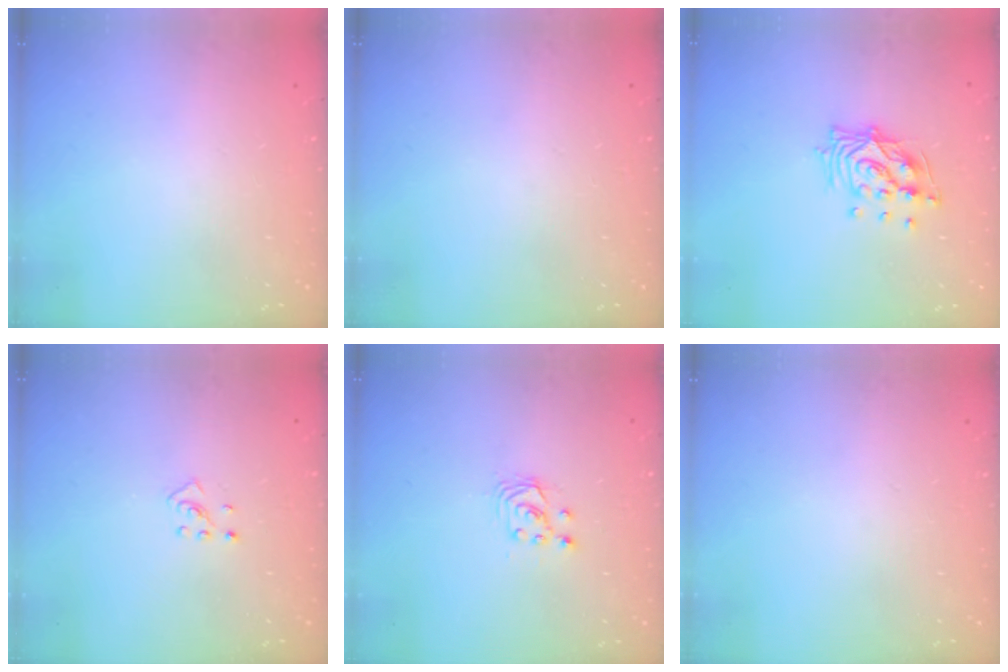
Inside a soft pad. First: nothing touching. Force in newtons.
{"total": 0.0}
{"total": 12.6, "press": 12.5, "slide": 1.3}
{"total": 2.7, "press": 2.6, "slide": 0.9}
{"total": 2.9, "press": 2.9, "slide": 0.2}
{"total": 0.0}